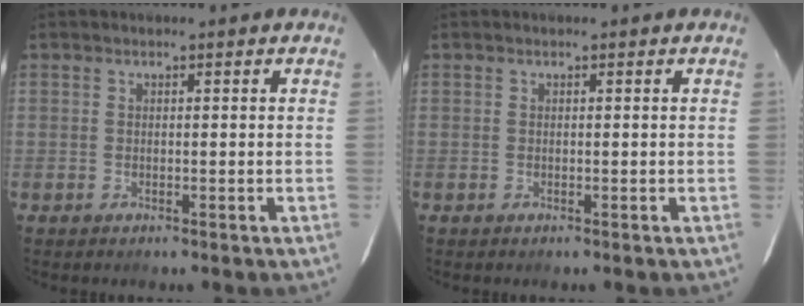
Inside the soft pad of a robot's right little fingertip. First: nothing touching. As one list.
[{"total": 0.0}]